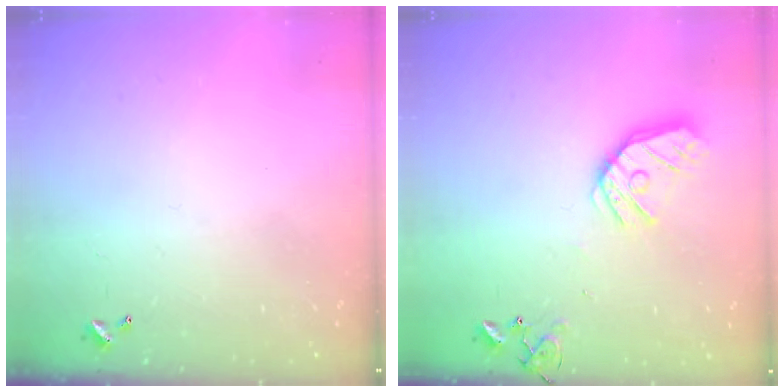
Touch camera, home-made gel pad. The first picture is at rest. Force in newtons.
{"total": 14.4, "press": 14.3, "slide": 1.9}